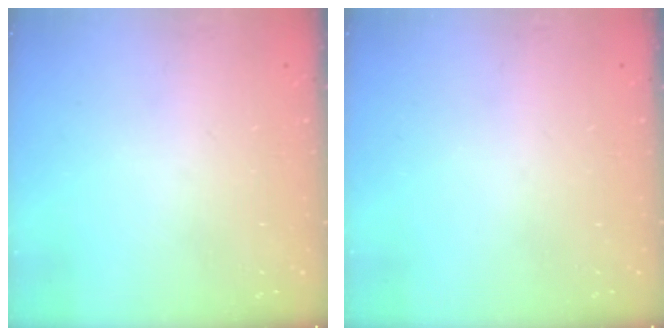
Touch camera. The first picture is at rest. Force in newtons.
{"total": 0.0}